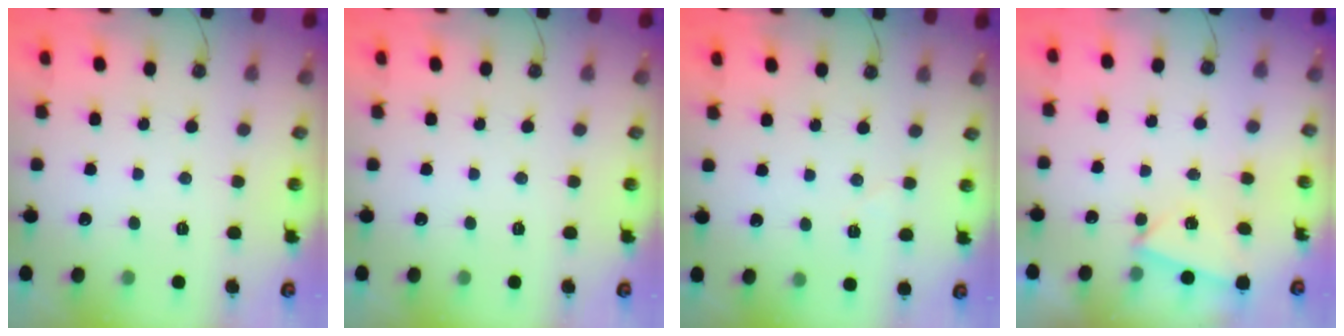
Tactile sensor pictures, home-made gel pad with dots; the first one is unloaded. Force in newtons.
{"total": 0.0}
{"total": 3.8, "press": 3.4, "slide": 1.7}
{"total": 2.6, "press": 1.9, "slide": 1.8}